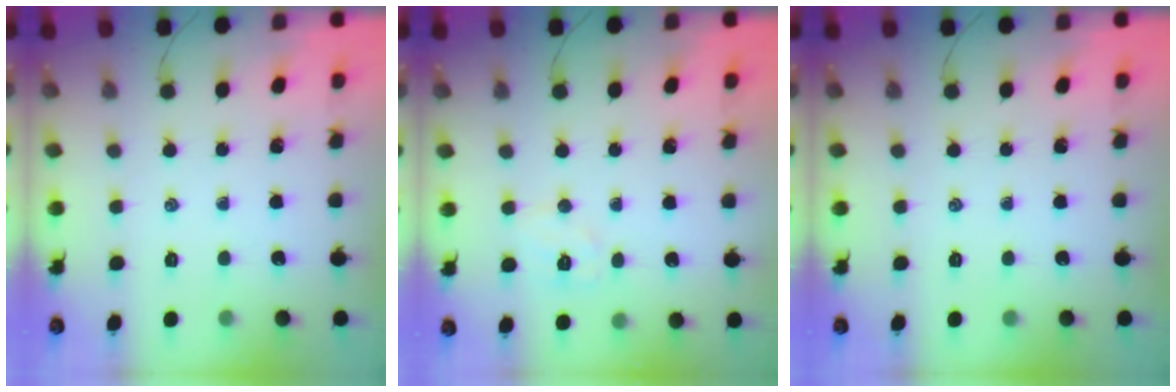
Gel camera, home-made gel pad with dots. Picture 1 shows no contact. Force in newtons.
{"total": 5.8, "press": 5.7, "slide": 1.0}
{"total": 0.0}